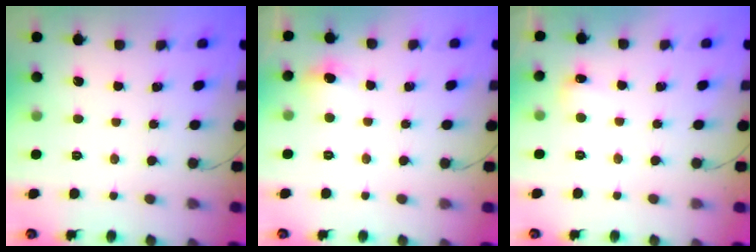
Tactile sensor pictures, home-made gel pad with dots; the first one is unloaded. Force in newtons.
{"total": 8.3, "press": 4.8, "slide": 6.8}
{"total": 5.2, "press": 5.0, "slide": 1.4}